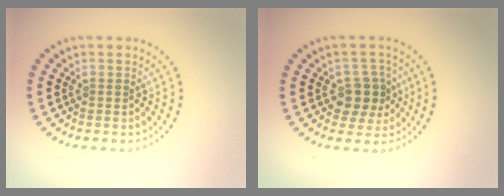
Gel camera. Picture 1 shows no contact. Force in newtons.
{"total": 3.6, "press": 3.3, "slide": 1.3}